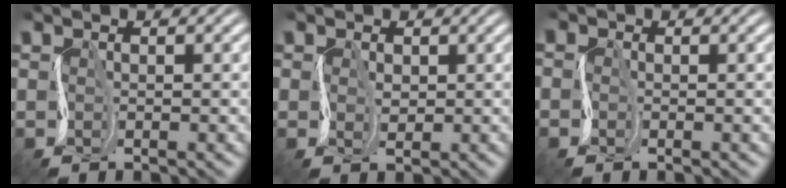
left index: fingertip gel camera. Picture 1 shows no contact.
{"total": 1.7, "force": [0.5, 1.6, 0.4], "torque": [-0.009, 0.009, 0.001]}
{"total": 1.8, "force": [0.0, 1.5, 1.0], "torque": [-0.011, 0.008, -0.021]}